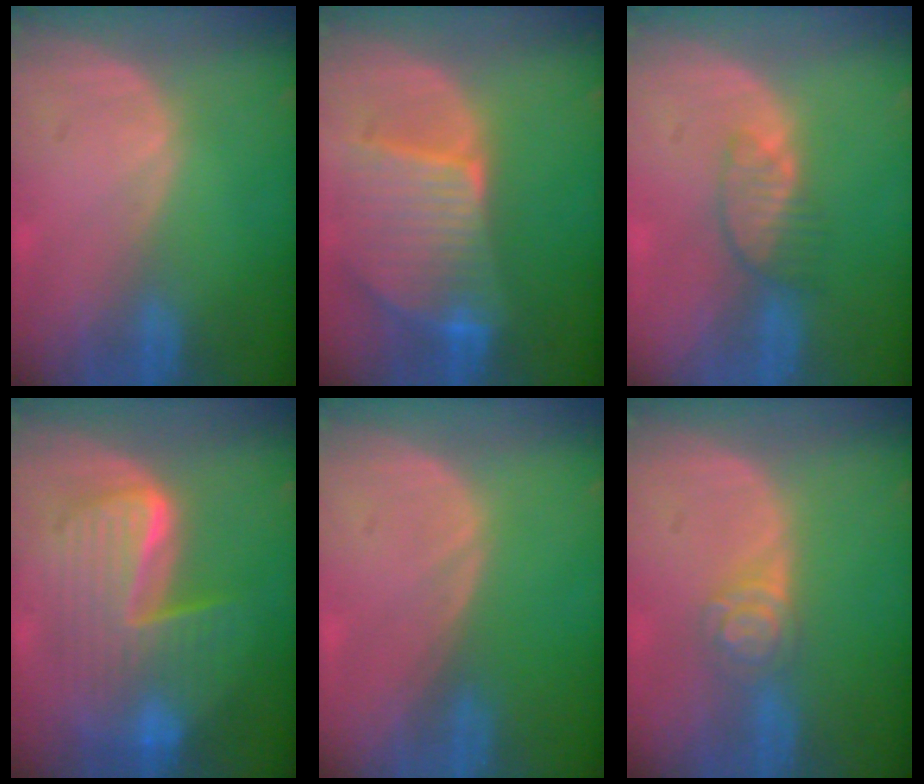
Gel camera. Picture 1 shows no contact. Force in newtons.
{"total": 9.6, "press": 8.4, "slide": 4.6}
{"total": 3.6, "press": 3.5, "slide": 1.1}
{"total": 10.4, "press": 10.4, "slide": 0.9}
{"total": 0.0}
{"total": 4.3, "press": 3.9, "slide": 1.8}